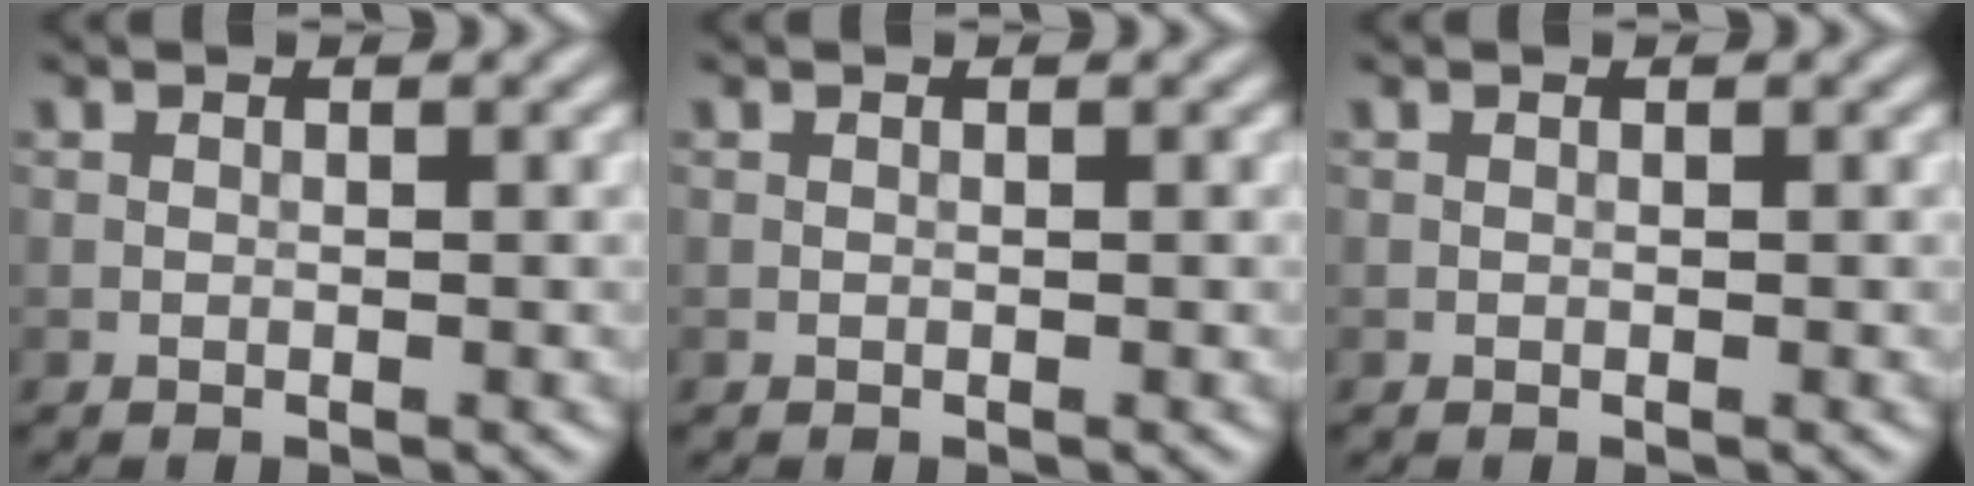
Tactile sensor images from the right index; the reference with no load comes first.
{"total": 0.0}
{"total": 0.0}